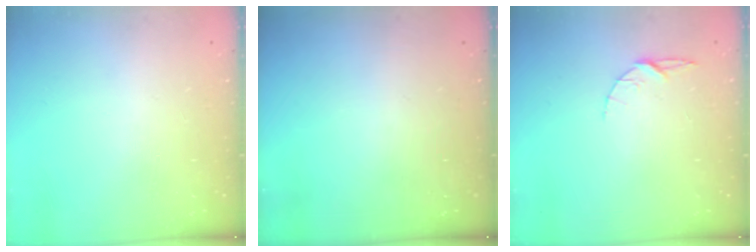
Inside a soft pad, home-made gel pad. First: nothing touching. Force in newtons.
{"total": 0.0}
{"total": 5.1, "press": 5.1, "slide": 0.4}